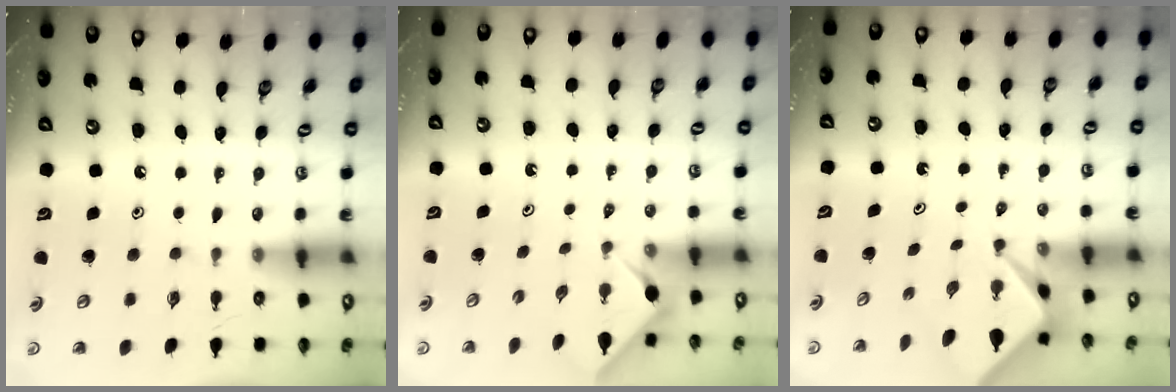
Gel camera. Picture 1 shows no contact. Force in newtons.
{"total": 2.7, "press": 2.6, "slide": 0.4}
{"total": 1.7, "press": 1.7, "slide": 0.2}